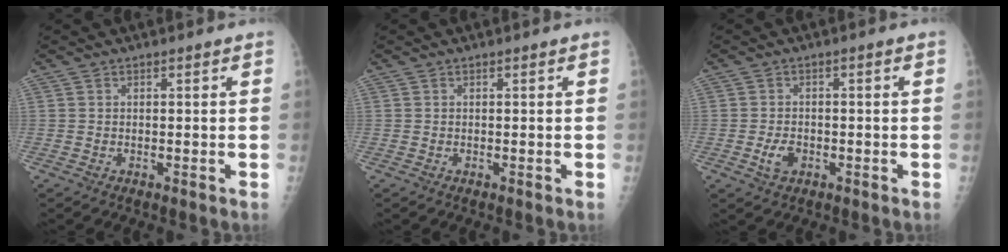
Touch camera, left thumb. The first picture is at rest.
{"total": 0.0}
{"total": 3.3, "force": [-1.2, 2.1, 2.2], "torque": [-0.040, 0.009, -0.020]}